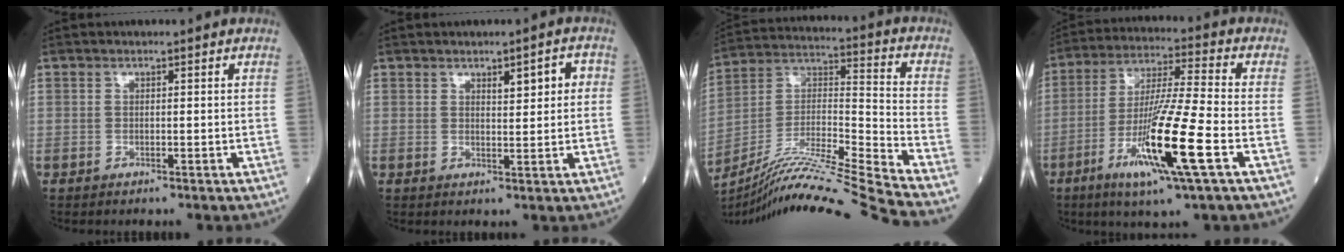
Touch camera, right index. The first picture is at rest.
{"total": 3.9, "force": [1.3, 1.1, 3.5], "torque": [-0.049, 0.008, 0.021]}
{"total": 23.0, "force": [-20.0, -3.0, 11.0], "torque": [-0.201, -0.020, -0.346]}
{"total": 14.8, "force": [-5.6, -0.3, 13.7], "torque": [-0.267, -0.022, -0.105]}